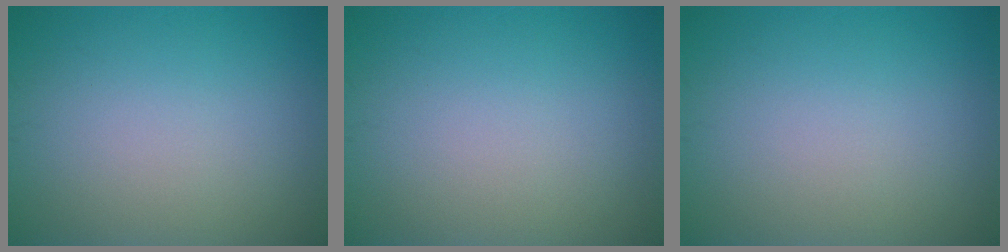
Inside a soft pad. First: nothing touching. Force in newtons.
{"total": 0.0}
{"total": 0.0}